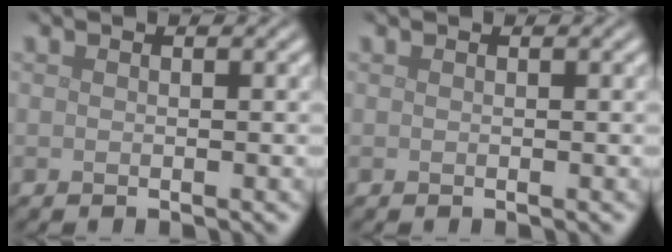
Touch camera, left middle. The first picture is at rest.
{"total": 0.0}